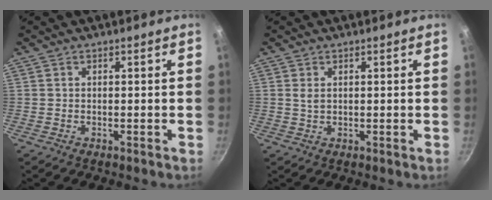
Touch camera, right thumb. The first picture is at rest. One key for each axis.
{"total": 1.4, "fx": 0.5, "fy": 0.7, "fz": 1.1, "tx": -0.020, "ty": -0.002, "tz": 0.011}